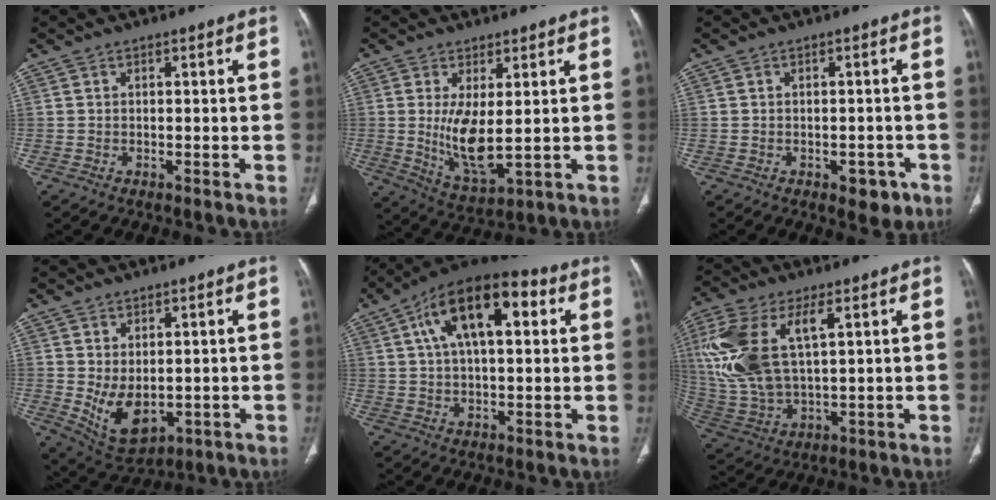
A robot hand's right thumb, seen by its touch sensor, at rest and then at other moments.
{"total": 8.7, "force": [0.6, 3.0, 8.1], "torque": [-0.154, -0.031, 0.027]}
{"total": 4.2, "force": [-2.1, 2.5, 2.7], "torque": [-0.015, 0.011, -0.020]}
{"total": 8.7, "force": [-0.5, 5.4, 6.8], "torque": [-0.104, -0.012, 0.018]}
{"total": 17.1, "force": [5.5, 7.9, 14.2], "torque": [-0.218, 0.019, 0.082]}
{"total": 17.7, "force": [5.2, 8.6, 14.6], "torque": [-0.326, -0.008, 0.109]}